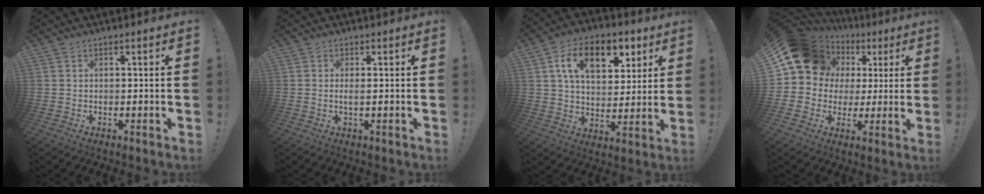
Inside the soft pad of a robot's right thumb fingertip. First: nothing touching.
{"total": 1.5, "force": [0.2, 0.0, 1.5], "torque": [-0.016, -0.007, 0.001]}
{"total": 15.5, "force": [6.8, 9.3, 10.4], "torque": [-0.157, -0.016, 0.119]}
{"total": 16.0, "force": [6.1, 13.2, 6.8], "torque": [-0.098, -0.032, 0.134]}